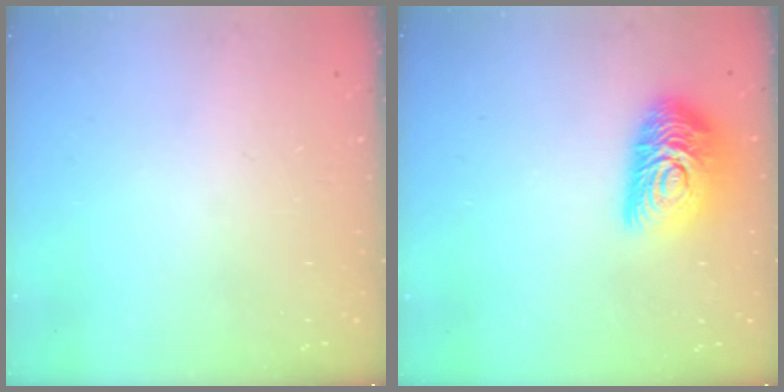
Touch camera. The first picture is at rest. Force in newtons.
{"total": 14.2, "press": 14.2, "slide": 0.8}